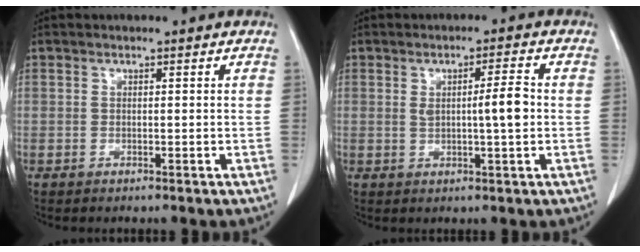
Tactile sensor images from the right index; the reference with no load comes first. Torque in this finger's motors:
{"motor_torque": [0.76, 0.18, 0.15, 0.07]}